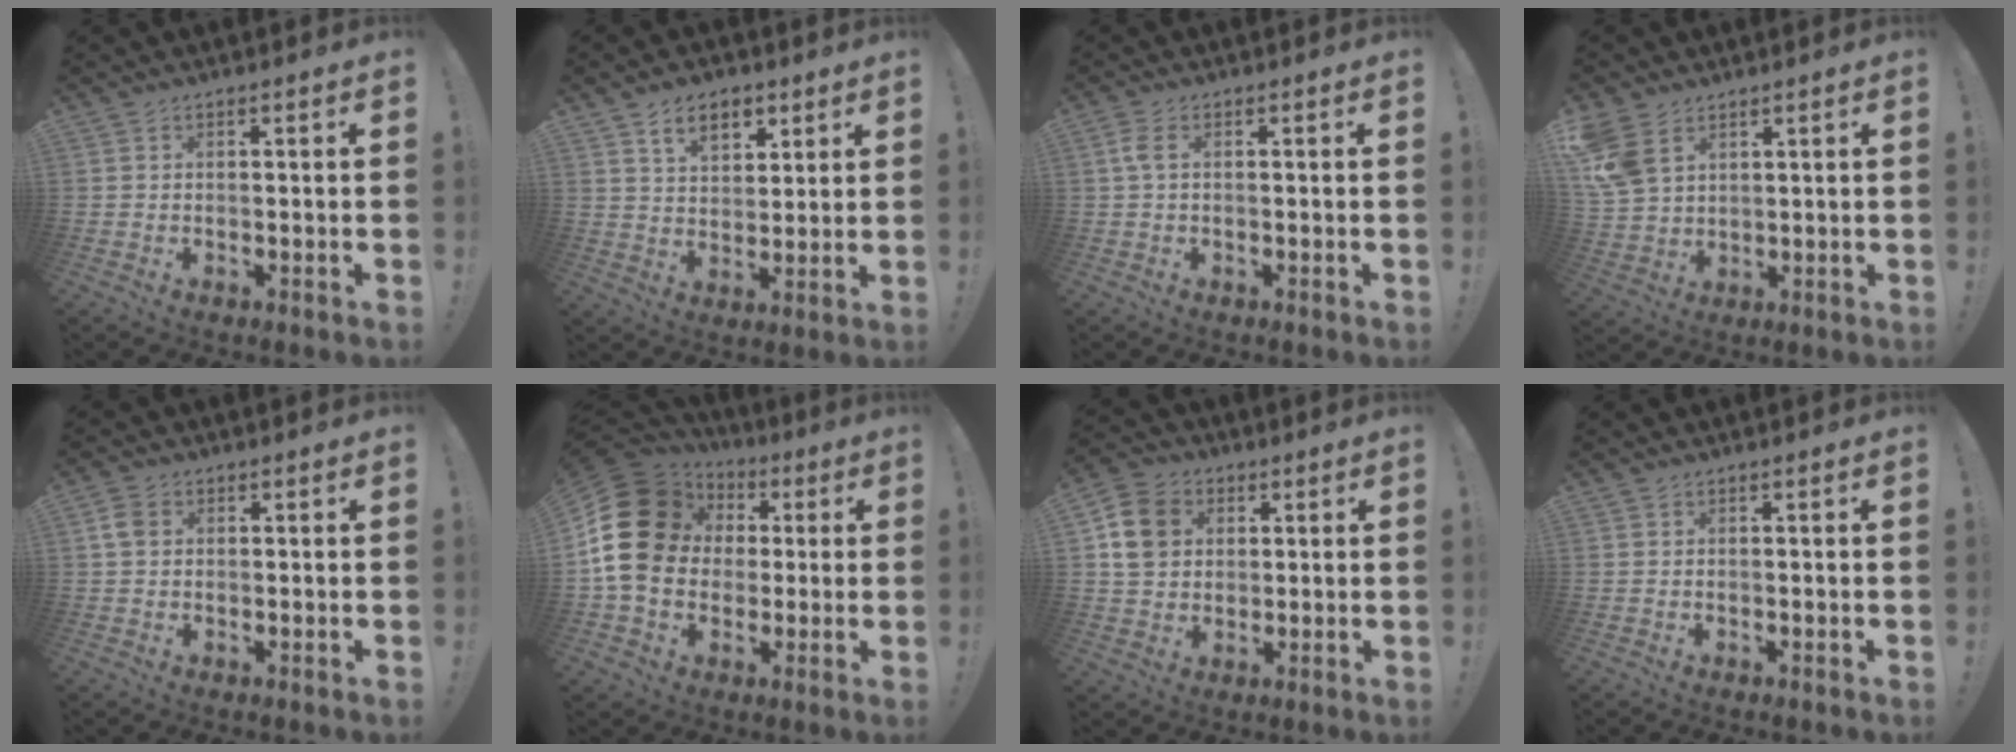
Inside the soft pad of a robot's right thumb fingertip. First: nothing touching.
{"total": 9.0, "force": [5.2, 5.6, 4.9], "torque": [-0.074, -0.017, 0.096]}
{"total": 3.1, "force": [0.5, 0.9, 2.9], "torque": [-0.057, 0.005, 0.011]}
{"total": 9.2, "force": [4.7, 6.1, 5.1], "torque": [-0.107, -0.013, 0.096]}
{"total": 4.2, "force": [0.9, 3.0, 2.8], "torque": [-0.047, 0.008, 0.019]}
{"total": 20.7, "force": [2.1, 16.9, 11.9], "torque": [-0.218, 0.006, 0.055]}
{"total": 10.4, "force": [2.8, 9.0, 4.6], "torque": [-0.063, 0.003, 0.060]}
{"total": 0.0}